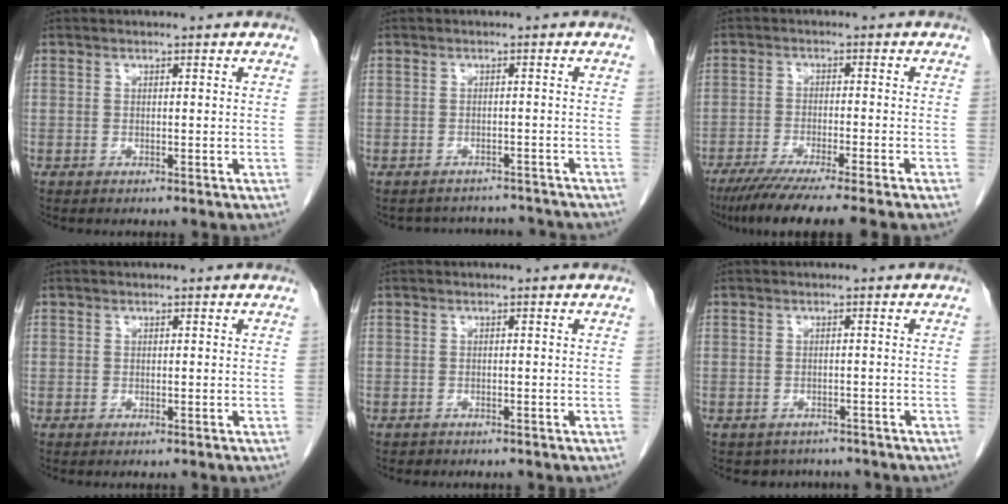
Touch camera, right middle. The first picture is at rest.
{"total": 7.0, "force": [-6.8, 1.8, 0.2], "torque": [-0.001, 0.018, -0.075]}
{"total": 10.9, "force": [-8.8, -1.1, 6.3], "torque": [-0.081, -0.033, -0.136]}
{"total": 0.0}
{"total": 0.5, "force": [-0.4, 0.2, 0.0], "torque": [-0.010, 0.000, -0.009]}
{"total": 4.1, "force": [-3.5, 2.1, 0.3], "torque": [-0.001, 0.008, -0.042]}